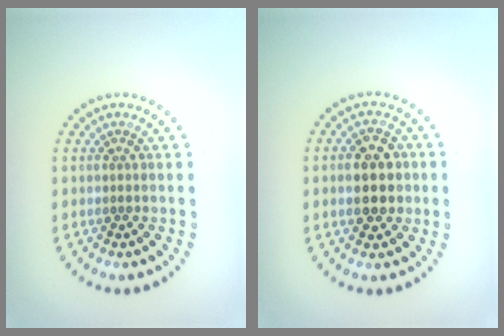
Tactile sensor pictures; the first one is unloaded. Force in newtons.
{"total": 4.4, "press": 4.3, "slide": 0.2}